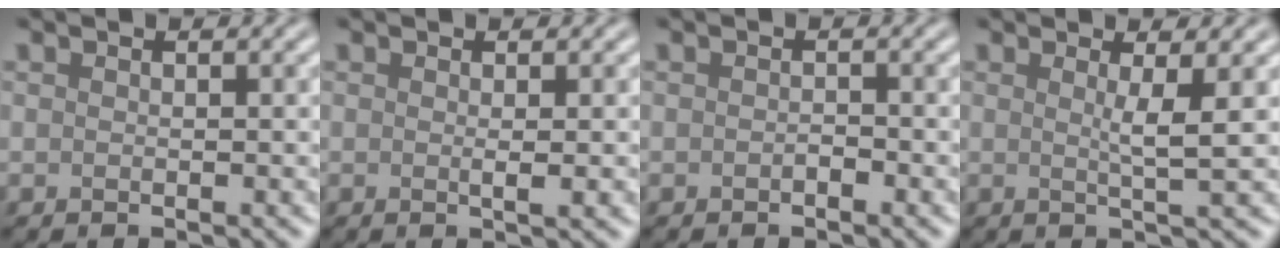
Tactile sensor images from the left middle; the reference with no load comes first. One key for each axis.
{"total": 1.2, "fx": -0.1, "fy": 0.2, "fz": 1.2, "tx": -0.017, "ty": 0.002, "tz": 0.001}
{"total": 0.6, "fx": -0.6, "fy": -0.1, "fz": -0.1, "tx": -0.003, "ty": 0.000, "tz": -0.003}
{"total": 1.9, "fx": 0.4, "fy": 0.1, "fz": 1.8, "tx": -0.034, "ty": -0.001, "tz": 0.005}